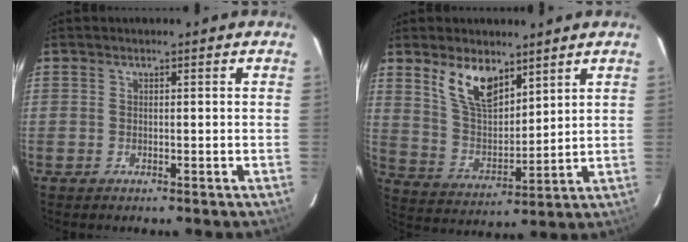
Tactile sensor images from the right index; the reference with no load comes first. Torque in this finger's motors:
{"motor_torque": [0.44, 0.19, 0.23, 0.10]}